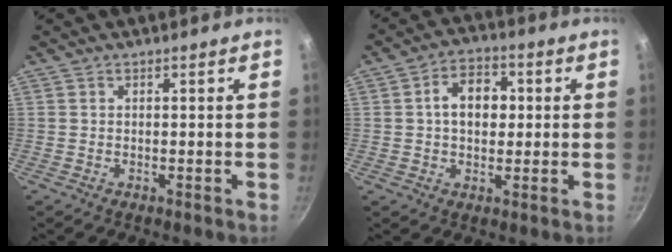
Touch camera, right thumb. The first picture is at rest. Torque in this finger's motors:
{"motor_torque": [0.27, 2.07, 0.93, 0.18, 0.07]}